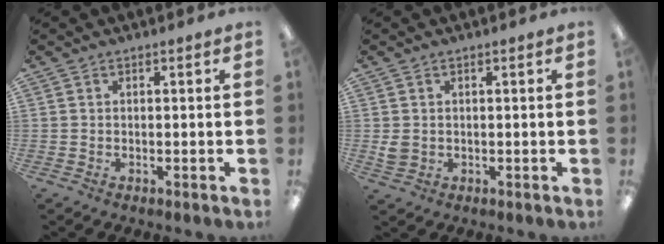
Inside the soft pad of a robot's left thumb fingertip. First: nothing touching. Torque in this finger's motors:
{"motor_torque": [-0.34, 0.43, 0.21, -0.29, 0.00]}